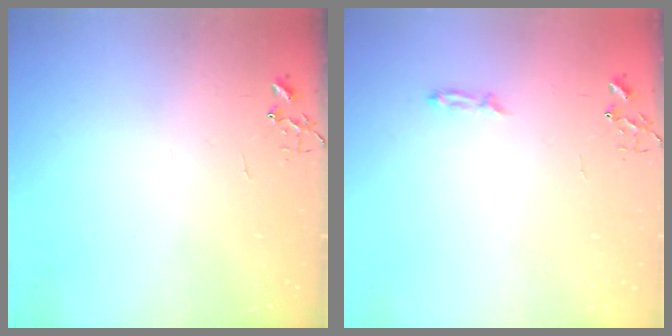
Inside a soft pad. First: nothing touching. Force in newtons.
{"total": 3.4, "press": 3.3, "slide": 0.5}